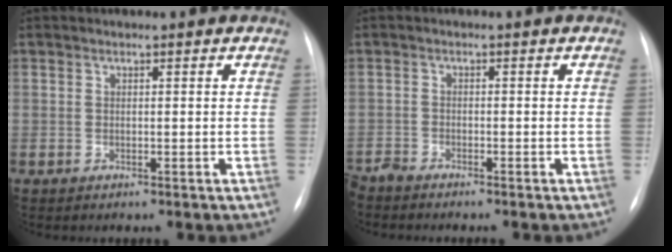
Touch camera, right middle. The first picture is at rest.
{"total": 2.8, "force": [-2.7, 0.1, 0.5], "torque": [-0.006, -0.010, -0.049]}